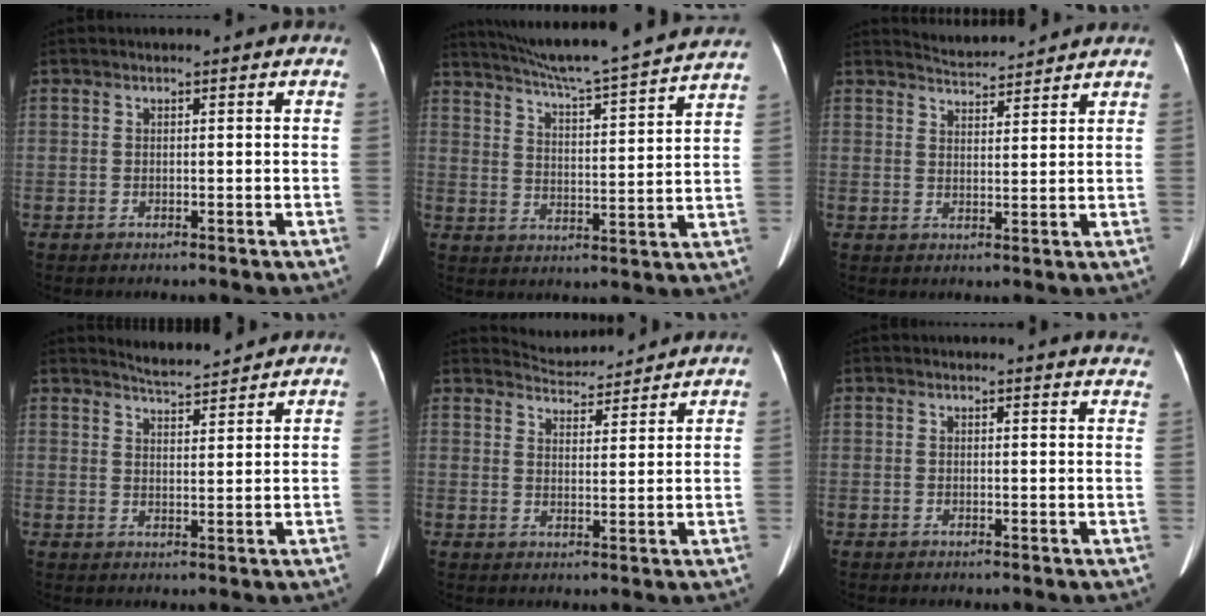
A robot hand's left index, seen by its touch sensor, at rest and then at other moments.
{"total": 21.7, "force": [19.8, -0.6, 9.0], "torque": [-0.151, -0.017, 0.270]}
{"total": 5.1, "force": [5.1, 0.2, 0.1], "torque": [-0.013, 0.013, 0.078]}
{"total": 5.4, "force": [5.4, 0.2, 0.9], "torque": [-0.024, 0.007, 0.083]}
{"total": 6.8, "force": [6.7, 0.8, 0.2], "torque": [-0.011, 0.014, 0.097]}
{"total": 8.0, "force": [7.8, 0.9, 1.1], "torque": [0.011, -0.027, 0.050]}